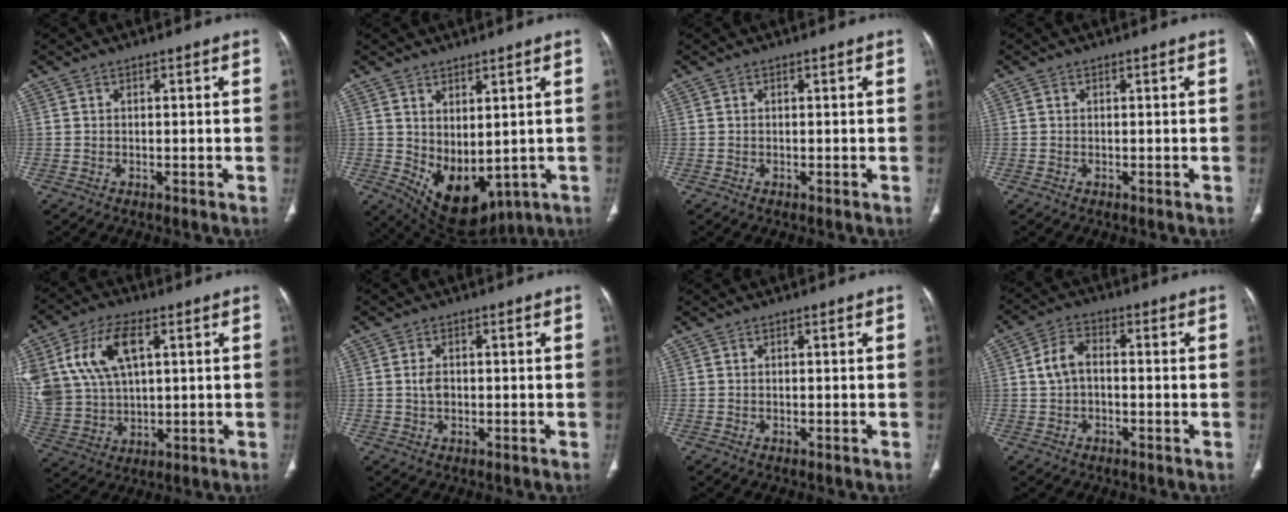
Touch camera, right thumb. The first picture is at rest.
{"total": 11.3, "force": [-0.4, 6.4, 9.3], "torque": [-0.131, -0.017, 0.030]}
{"total": 0.0}
{"total": 0.0}
{"total": 17.2, "force": [6.0, 10.1, 12.6], "torque": [-0.260, -0.005, 0.124]}
{"total": 2.4, "force": [0.0, 1.6, 1.8], "torque": [-0.033, 0.002, 0.001]}
{"total": 0.0}
{"total": 5.3, "force": [-0.2, 3.6, 3.9], "torque": [-0.073, 0.018, -0.012]}